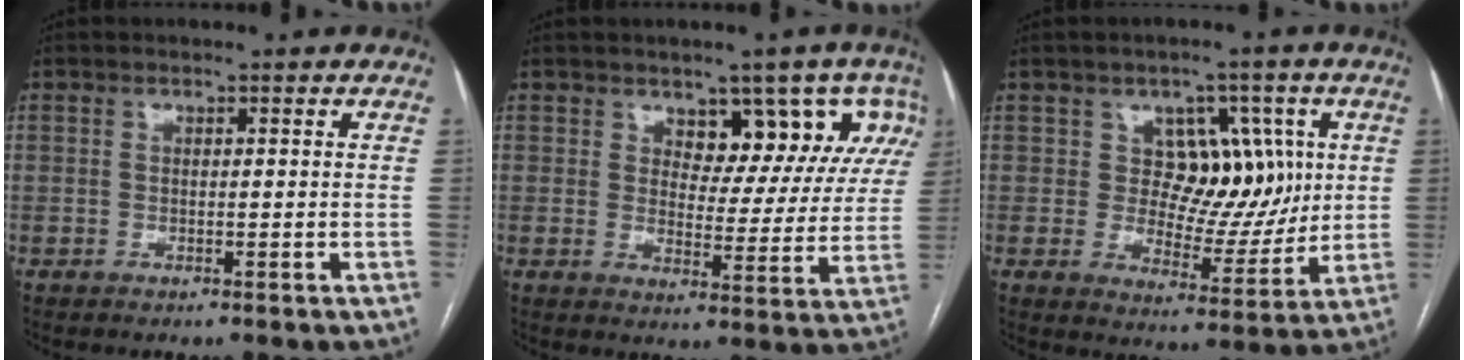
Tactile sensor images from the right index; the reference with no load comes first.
{"total": 9.1, "force": [5.3, 5.1, 5.4], "torque": [-0.047, 0.006, 0.065]}
{"total": 9.4, "force": [2.3, 6.4, 6.4], "torque": [-0.072, 0.017, 0.044]}